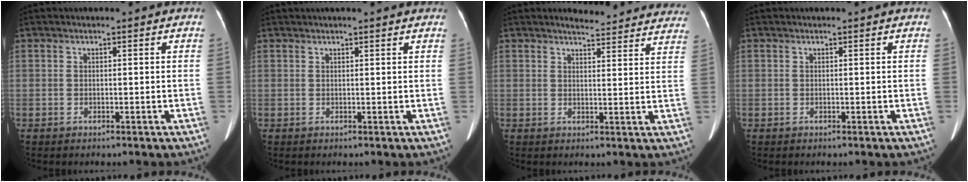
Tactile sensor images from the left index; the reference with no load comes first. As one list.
[{"total": 5.4, "force": [4.7, 0.6, 2.6], "torque": [-0.034, 0.027, 0.051]}, {"total": 15.7, "force": [15.0, 2.8, 3.8], "torque": [-0.023, -0.028, 0.156]}, {"total": 0.0}]